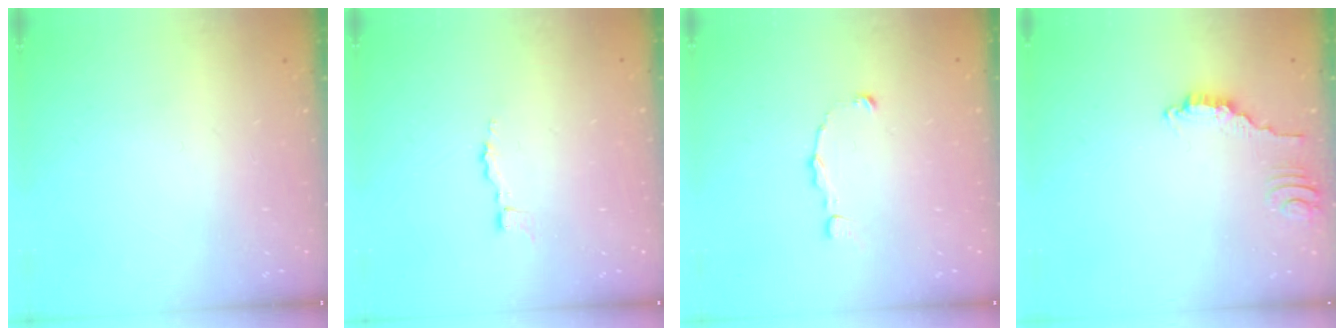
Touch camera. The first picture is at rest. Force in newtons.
{"total": 2.9, "press": 2.9, "slide": 0.3}
{"total": 1.2, "press": 1.2, "slide": 0.1}
{"total": 2.8, "press": 2.8, "slide": 0.2}